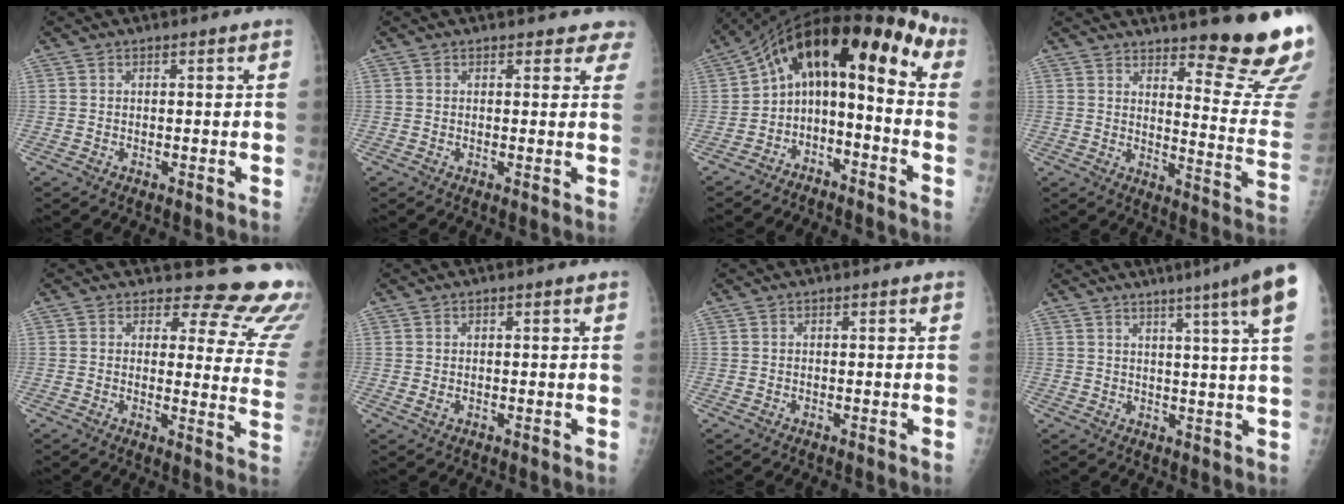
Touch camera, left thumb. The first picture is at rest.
{"total": 3.4, "force": [3.0, 1.6, 0.1], "torque": [0.033, -0.016, 0.011]}
{"total": 14.7, "force": [-1.9, 7.6, 12.4], "torque": [-0.152, 0.101, -0.038]}
{"total": 17.8, "force": [13.4, 2.8, 11.4], "torque": [-0.118, -0.121, 0.174]}
{"total": 15.8, "force": [14.2, 5.7, 4.0], "torque": [0.005, -0.130, 0.127]}
{"total": 1.1, "force": [-0.1, 0.7, 0.8], "torque": [-0.020, 0.005, -0.002]}
{"total": 0.0}
{"total": 12.5, "force": [7.3, -0.9, 10.1], "torque": [-0.137, -0.018, 0.076]}